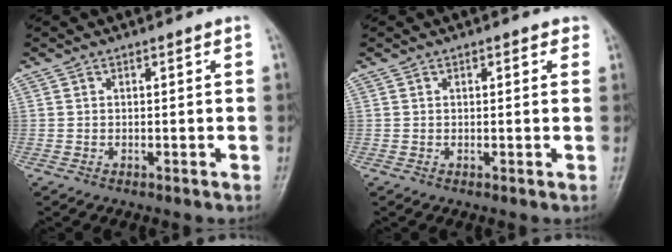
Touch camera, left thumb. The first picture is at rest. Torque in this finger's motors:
{"motor_torque": [-0.35, 0.21, 0.01, 0.08, 0.03]}